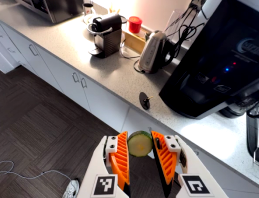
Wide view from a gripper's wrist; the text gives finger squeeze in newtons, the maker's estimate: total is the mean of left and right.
{"total": 7.6, "left": 8.0, "right": 7.2}